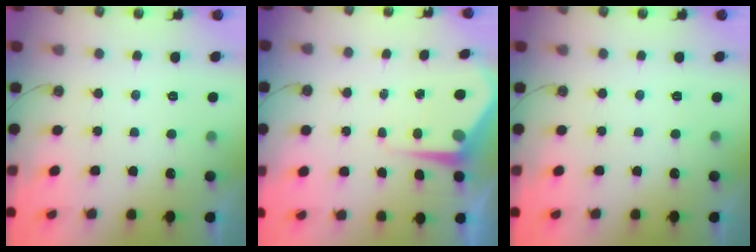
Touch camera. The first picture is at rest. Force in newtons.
{"total": 5.5, "press": 5.5, "slide": 0.4}
{"total": 0.0}